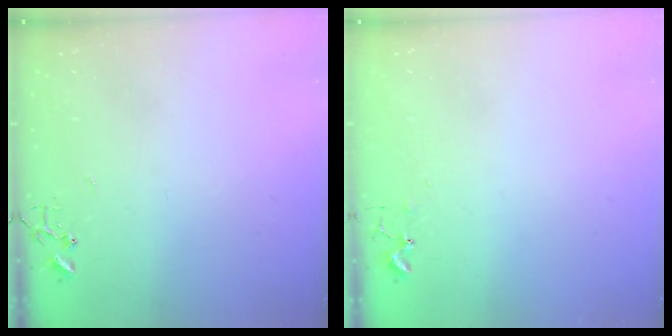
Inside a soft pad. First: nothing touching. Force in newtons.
{"total": 5.6, "press": 5.5, "slide": 0.6}